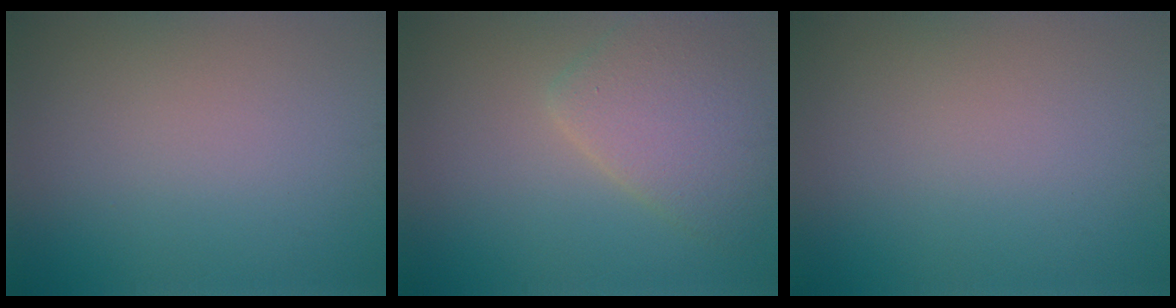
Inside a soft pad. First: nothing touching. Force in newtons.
{"total": 4.8, "press": 4.8, "slide": 0.2}
{"total": 0.0}